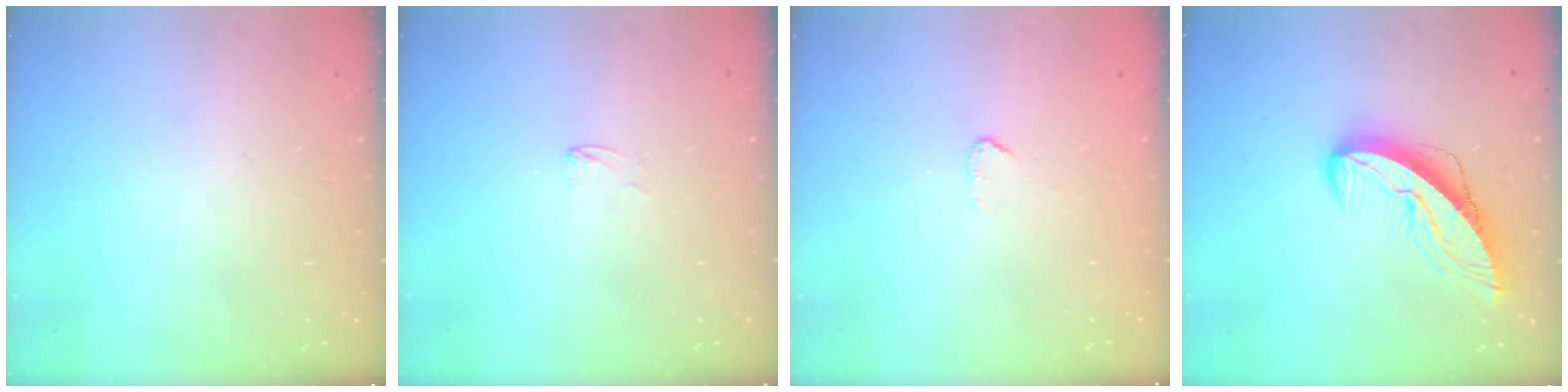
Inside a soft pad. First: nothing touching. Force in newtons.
{"total": 1.7, "press": 1.6, "slide": 0.1}
{"total": 2.6, "press": 2.6, "slide": 0.2}
{"total": 10.1, "press": 10.0, "slide": 1.1}